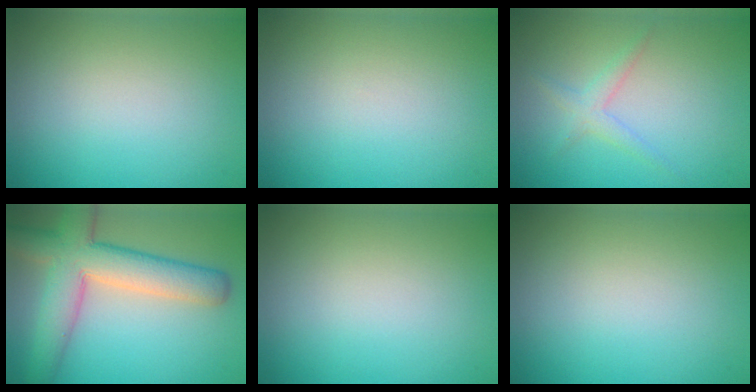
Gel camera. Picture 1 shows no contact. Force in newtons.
{"total": 0.0}
{"total": 1.7, "press": 1.7, "slide": 0.1}
{"total": 8.0, "press": 8.0, "slide": 0.5}
{"total": 0.0}
{"total": 0.0}